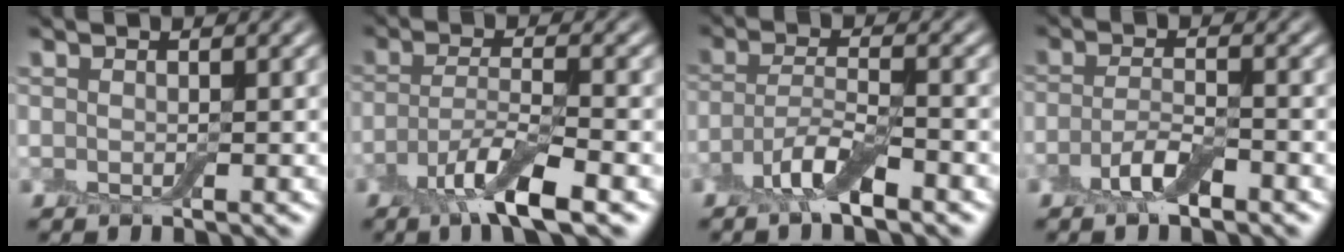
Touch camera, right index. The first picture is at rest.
{"total": 5.3, "force": [-2.7, 1.2, 4.4], "torque": [-0.083, -0.005, -0.057]}
{"total": 4.1, "force": [-2.5, 1.0, 3.0], "torque": [-0.060, 0.003, -0.058]}
{"total": 3.0, "force": [-1.7, 1.0, 2.3], "torque": [-0.050, 0.003, -0.041]}